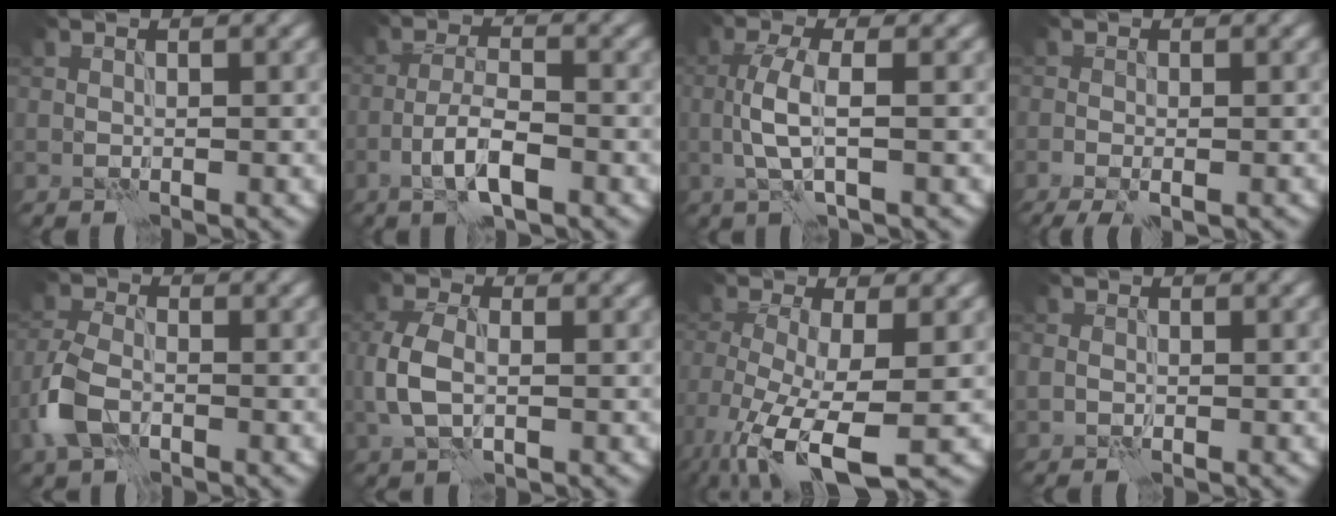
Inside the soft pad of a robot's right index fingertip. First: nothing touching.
{"total": 4.3, "force": [-2.2, 1.2, 3.6], "torque": [-0.066, 0.006, -0.044]}
{"total": 3.6, "force": [-0.3, 0.8, 3.5], "torque": [-0.076, 0.002, -0.009]}
{"total": 2.9, "force": [-1.7, 0.9, 2.1], "torque": [-0.040, -0.003, -0.027]}
{"total": 4.6, "force": [-2.0, 2.8, 3.1], "torque": [-0.076, 0.000, -0.050]}
{"total": 4.1, "force": [-0.3, 2.5, 3.3], "torque": [-0.081, 0.002, -0.008]}
{"total": 10.2, "force": [-4.7, 3.9, 8.3], "torque": [-0.169, -0.027, -0.083]}
{"total": 1.3, "force": [-0.2, 1.1, 0.5], "torque": [-0.005, -0.003, -0.004]}